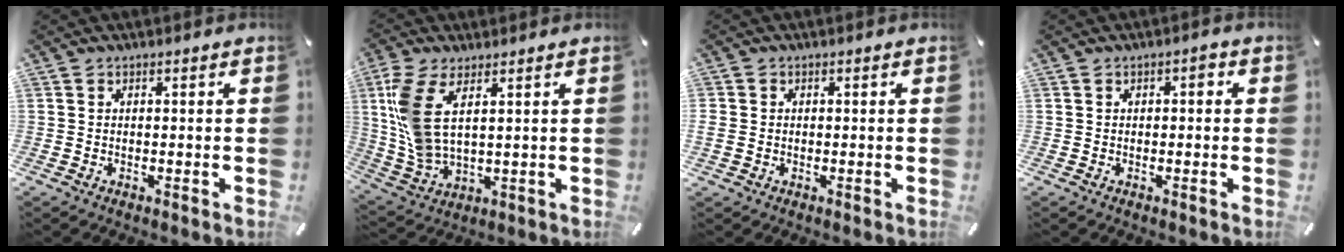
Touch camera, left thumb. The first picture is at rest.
{"total": 9.9, "force": [3.4, 4.6, 8.1], "torque": [-0.191, -0.013, 0.065]}
{"total": 1.6, "force": [-0.2, 1.5, 0.5], "torque": [-0.007, 0.005, -0.006]}
{"total": 1.7, "force": [-0.1, 0.9, 1.4], "torque": [-0.020, 0.007, -0.008]}